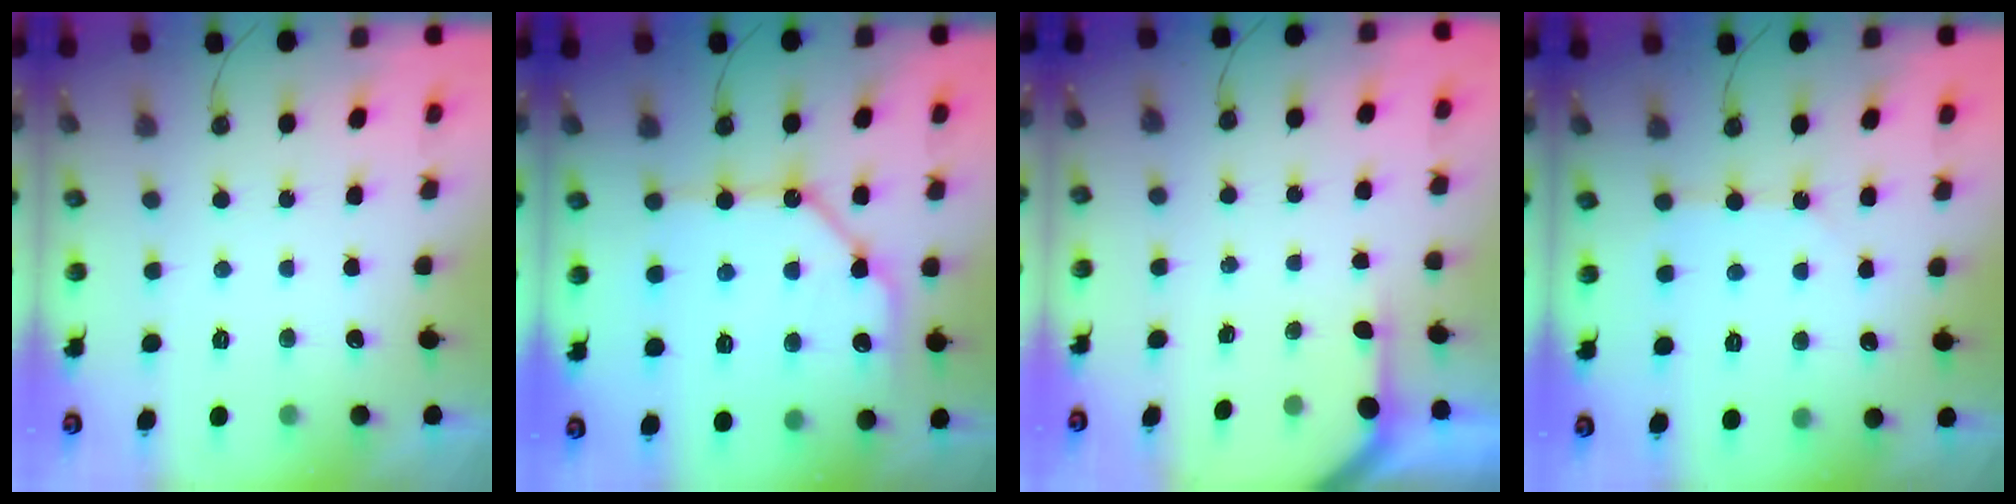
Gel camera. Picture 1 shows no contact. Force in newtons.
{"total": 13.9, "press": 13.8, "slide": 1.5}
{"total": 1.4, "press": 1.4, "slide": 0.2}
{"total": 3.3, "press": 3.3, "slide": 0.6}